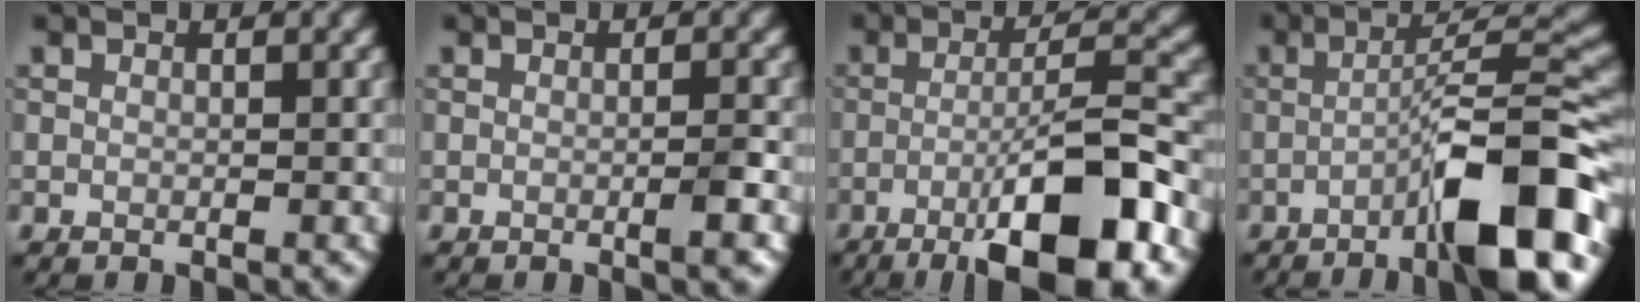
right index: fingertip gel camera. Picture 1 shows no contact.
{"total": 1.4, "force": [-0.4, 0.1, 1.3], "torque": [-0.018, 0.003, -0.011]}
{"total": 10.4, "force": [-5.1, 1.9, 8.8], "torque": [-0.128, 0.015, -0.091]}
{"total": 10.5, "force": [-5.0, 1.7, 9.0], "torque": [-0.123, 0.025, -0.086]}